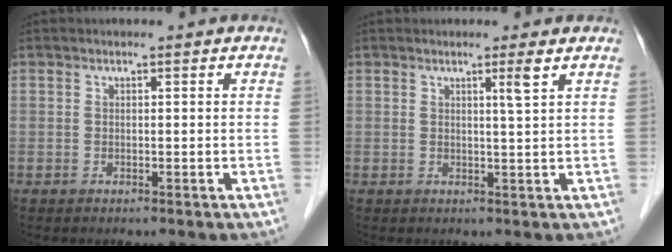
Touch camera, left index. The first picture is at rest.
{"total": 2.0, "force": [1.1, -0.7, 1.5], "torque": [-0.026, -0.009, 0.023]}